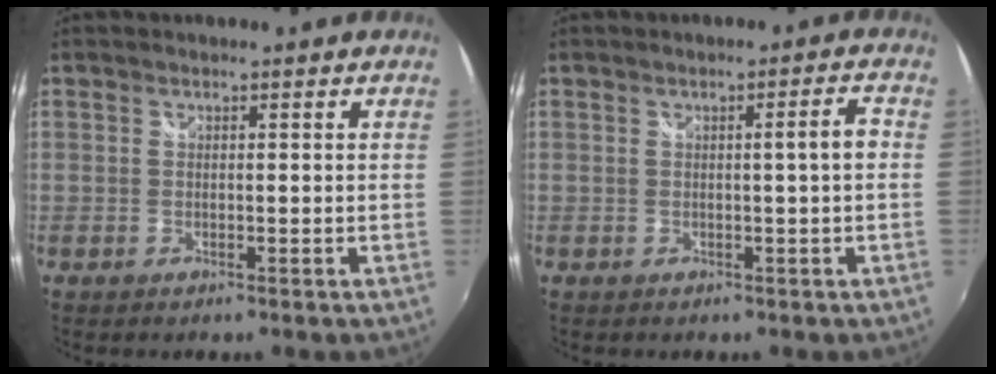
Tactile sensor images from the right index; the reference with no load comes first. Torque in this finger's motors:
{"motor_torque": [0.61, -0.17, 0.04, 0.05]}